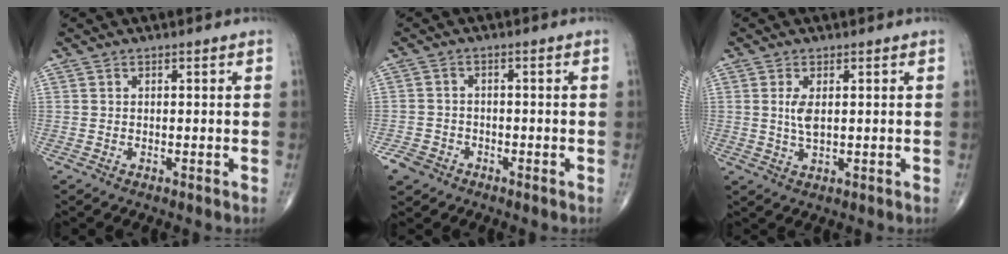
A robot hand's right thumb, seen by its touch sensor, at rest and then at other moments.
{"total": 3.9, "force": [-2.5, 2.8, 0.9], "torque": [-0.013, 0.013, -0.046]}
{"total": 3.5, "force": [0.6, 1.5, 3.1], "torque": [-0.065, -0.006, 0.017]}